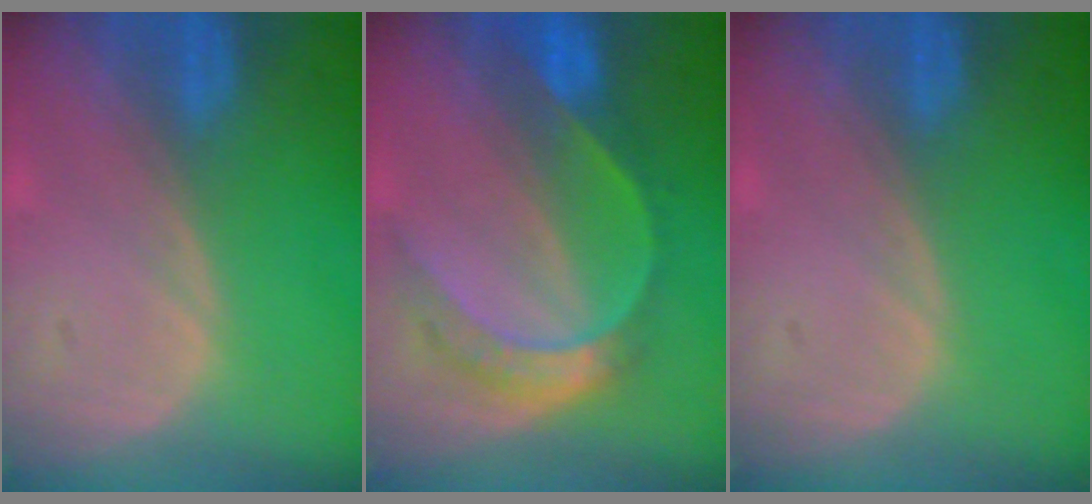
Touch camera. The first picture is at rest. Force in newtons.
{"total": 7.8, "press": 6.4, "slide": 4.4}
{"total": 0.0}